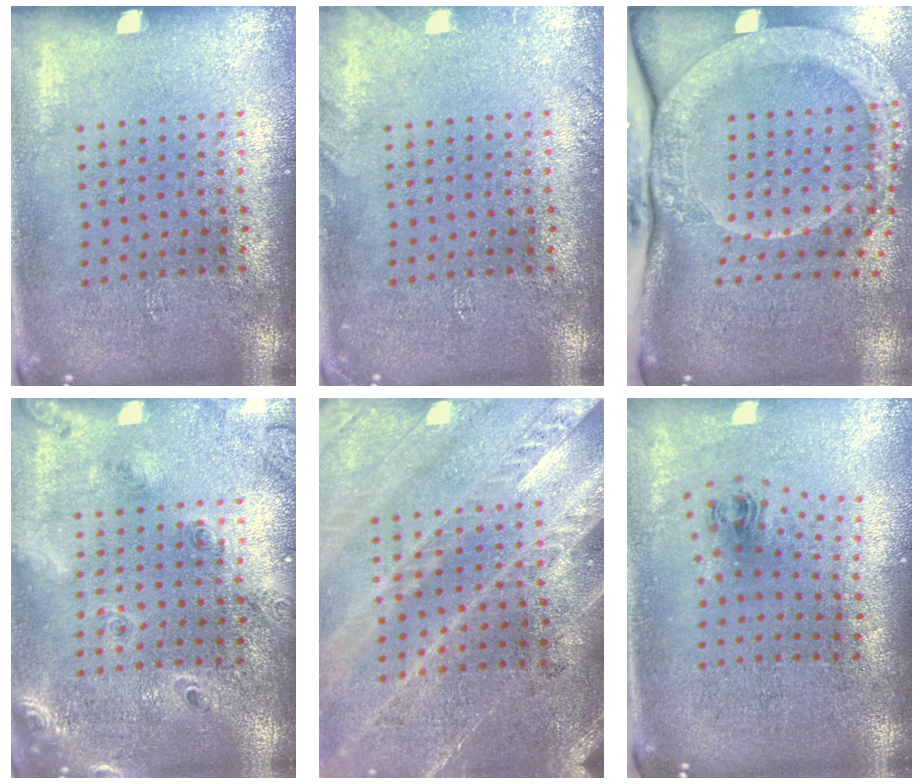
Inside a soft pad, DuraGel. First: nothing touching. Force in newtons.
{"total": 1.2, "press": 1.2, "slide": 0.1}
{"total": 3.0, "press": 2.3, "slide": 1.9}
{"total": 1.7, "press": 1.6, "slide": 0.6}
{"total": 2.9, "press": 2.7, "slide": 1.2}
{"total": 1.0, "press": 0.5, "slide": 0.9}